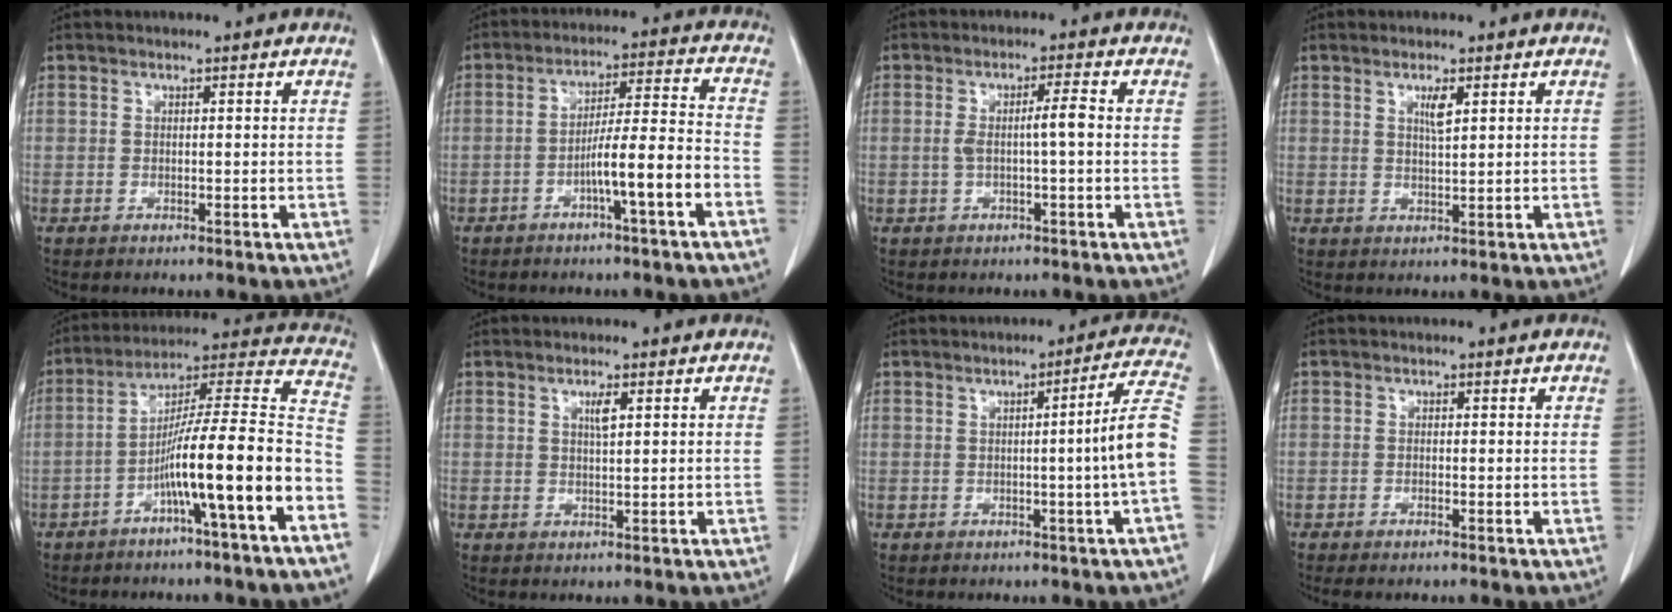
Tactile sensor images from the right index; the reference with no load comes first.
{"total": 9.0, "force": [-4.0, -0.4, 8.0], "torque": [-0.135, 0.017, -0.065]}
{"total": 3.6, "force": [-0.2, 0.0, 3.6], "torque": [-0.068, 0.006, -0.002]}
{"total": 2.5, "force": [1.2, 0.3, 2.2], "torque": [-0.042, -0.003, 0.022]}
{"total": 16.5, "force": [-6.8, -0.5, 15.0], "torque": [-0.232, 0.019, -0.116]}
{"total": 1.7, "force": [0.7, 0.1, 1.5], "torque": [-0.031, -0.001, 0.014]}
{"total": 7.9, "force": [-1.2, -1.9, 7.6], "torque": [-0.094, 0.002, -0.019]}
{"total": 1.5, "force": [-1.2, 0.1, 0.9], "torque": [-0.015, -0.002, -0.014]}